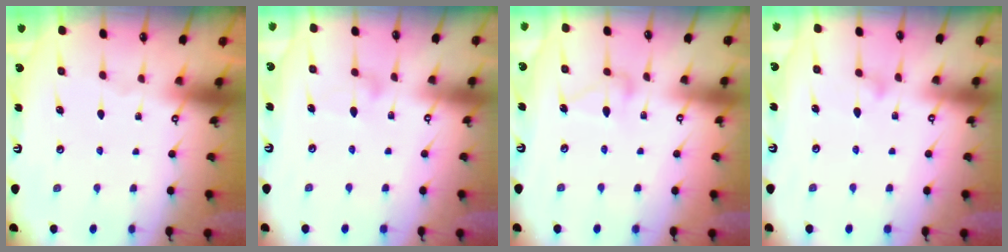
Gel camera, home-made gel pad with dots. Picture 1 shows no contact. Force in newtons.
{"total": 6.6, "press": 6.6, "slide": 0.3}
{"total": 9.9, "press": 9.9, "slide": 0.4}
{"total": 8.6, "press": 8.6, "slide": 0.6}